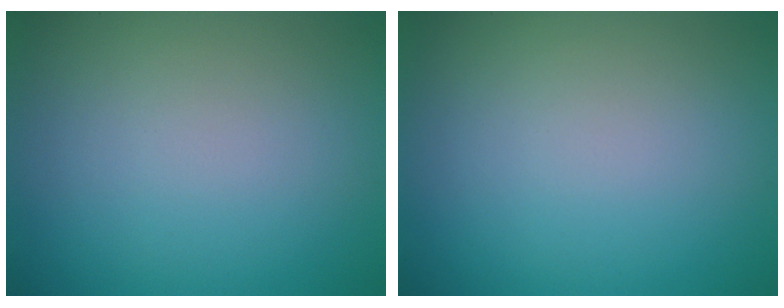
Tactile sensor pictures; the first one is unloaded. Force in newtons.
{"total": 0.0}